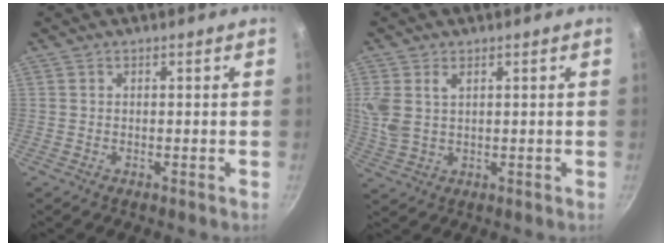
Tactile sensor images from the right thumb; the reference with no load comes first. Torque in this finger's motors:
{"motor_torque": [0.00, 0.31, 0.54, 0.48, 0.15]}